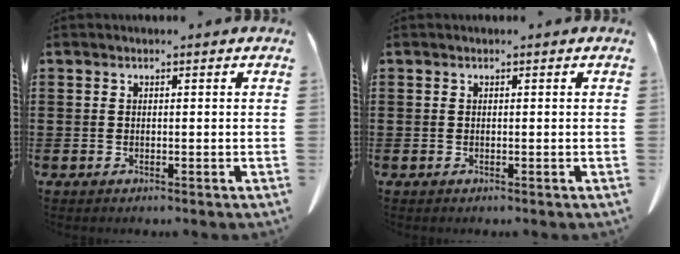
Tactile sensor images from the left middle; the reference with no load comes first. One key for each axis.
{"total": 0.0}